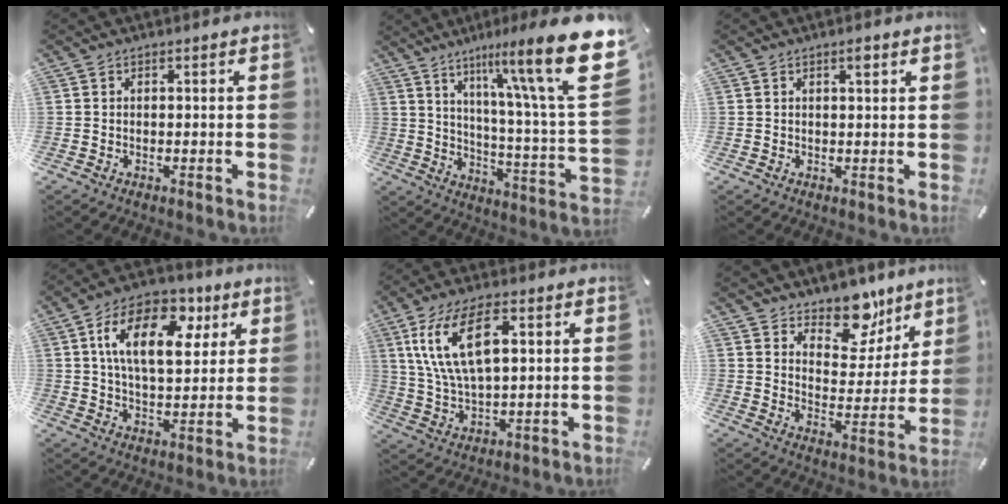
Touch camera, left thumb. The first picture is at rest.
{"total": 24.9, "force": [11.9, 4.6, 21.4], "torque": [-0.319, -0.085, 0.187]}
{"total": 1.5, "force": [1.0, 0.2, 1.1], "torque": [-0.024, 0.000, 0.016]}
{"total": 16.7, "force": [6.5, 9.6, 12.1], "torque": [-0.191, -0.009, 0.109]}
{"total": 13.4, "force": [5.2, 5.9, 10.8], "torque": [-0.251, 0.005, 0.088]}
{"total": 13.0, "force": [10.3, 7.1, 3.6], "torque": [-0.032, -0.098, 0.185]}